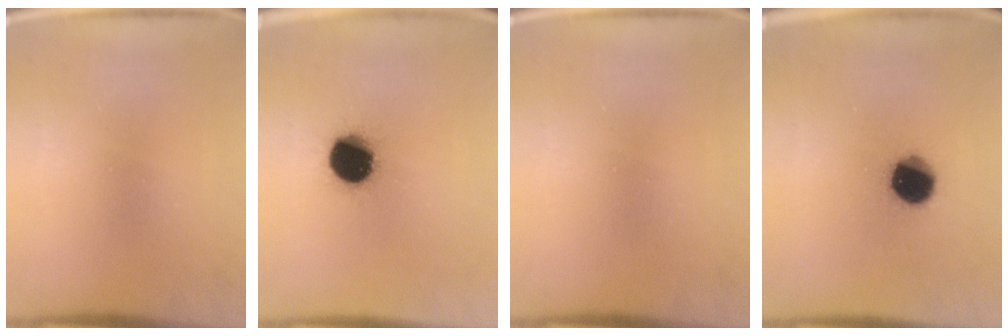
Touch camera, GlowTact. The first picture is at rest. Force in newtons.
{"total": 14.2}
{"total": 0.0}
{"total": 11.6}